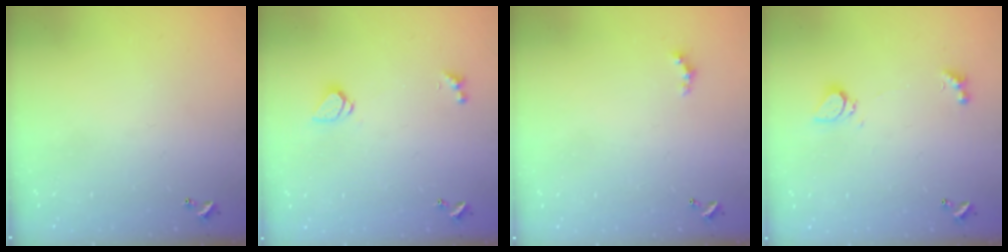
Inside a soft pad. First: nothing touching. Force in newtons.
{"total": 1.5, "press": 1.4, "slide": 0.5}
{"total": 1.6, "press": 1.6, "slide": 0.4}
{"total": 1.0, "press": 0.9, "slide": 0.4}